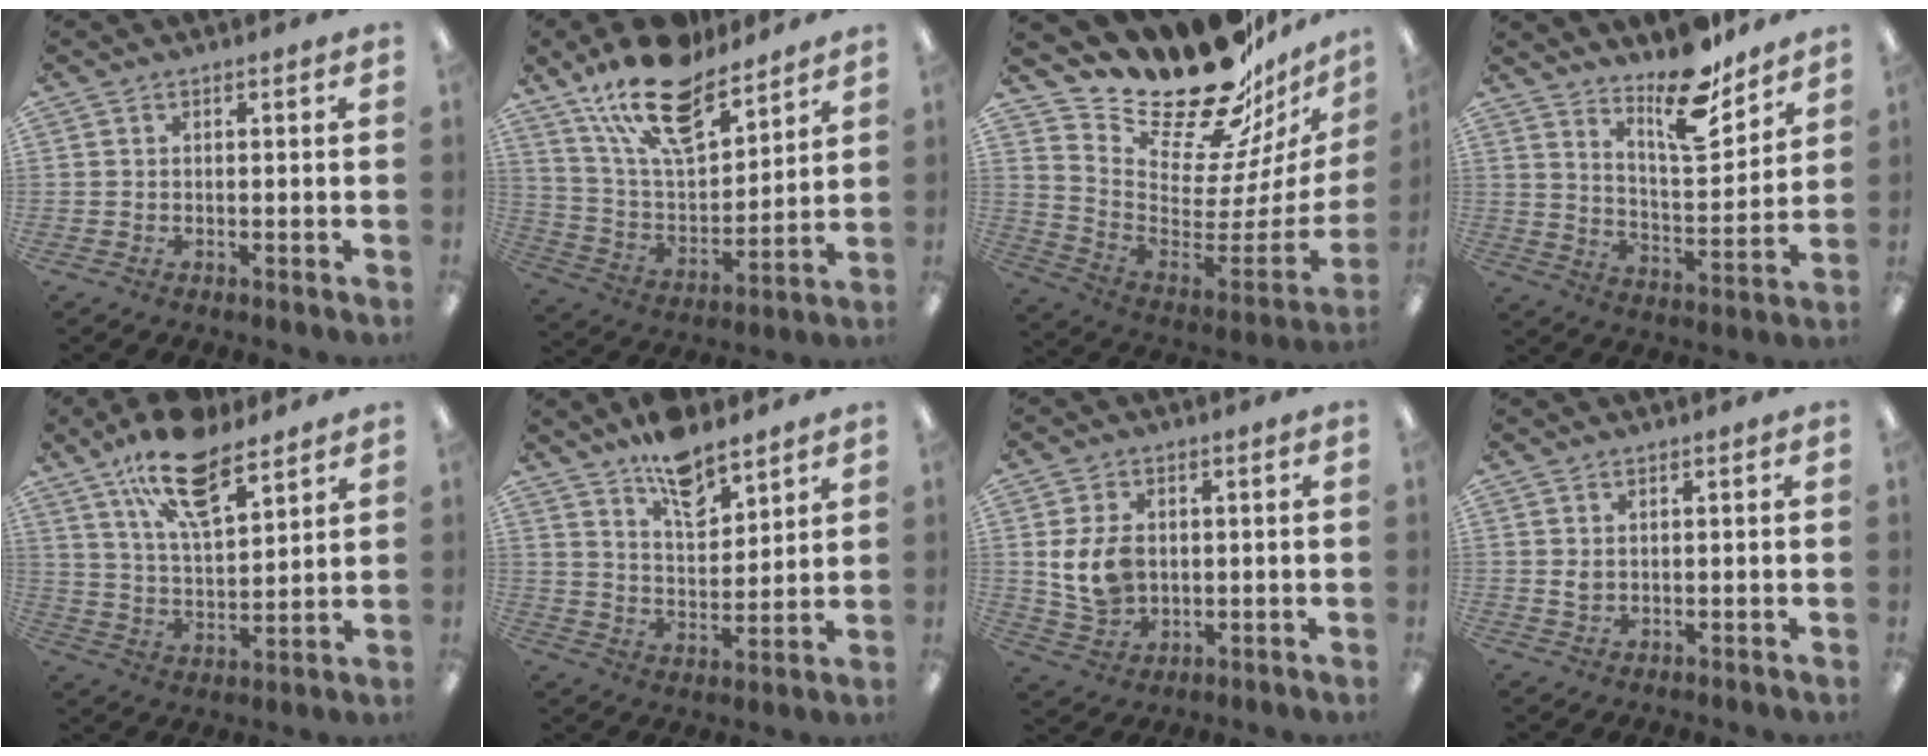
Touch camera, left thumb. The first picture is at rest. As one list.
[{"total": 20.6, "force": [15.4, 8.7, 10.6], "torque": [-0.194, -0.089, 0.272]}, {"total": 20.9, "force": [18.6, 6.0, 7.4], "torque": [-0.118, -0.166, 0.323]}, {"total": 15.2, "force": [12.2, 4.9, 7.6], "torque": [-0.106, -0.090, 0.209]}, {"total": 17.0, "force": [11.7, 6.8, 10.3], "torque": [-0.175, -0.051, 0.202]}, {"total": 11.4, "force": [9.1, 4.7, 4.9], "torque": [-0.068, -0.061, 0.163]}, {"total": 8.9, "force": [1.3, 6.7, 5.8], "torque": [-0.122, 0.002, 0.025]}, {"total": 1.7, "force": [1.0, 1.1, 0.8], "torque": [-0.017, 0.002, 0.018]}]